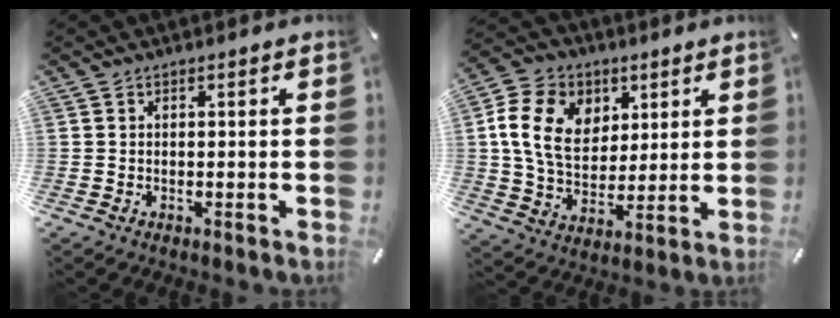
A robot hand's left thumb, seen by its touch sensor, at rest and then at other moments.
{"total": 14.7, "force": [4.4, 11.5, 8.1], "torque": [-0.168, 0.002, 0.083]}